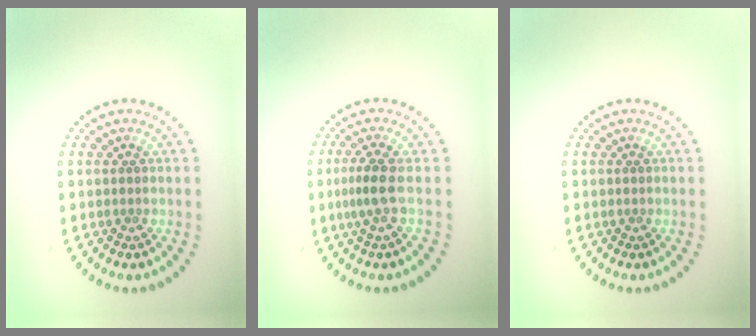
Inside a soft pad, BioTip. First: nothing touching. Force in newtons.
{"total": 2.2, "press": 1.6, "slide": 1.6}
{"total": 0.0}